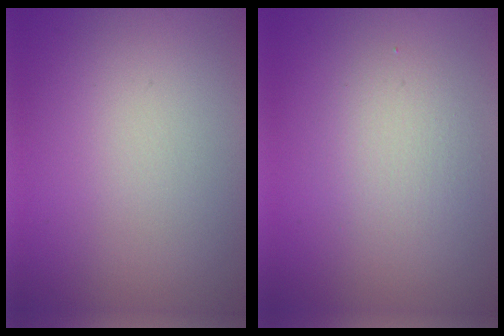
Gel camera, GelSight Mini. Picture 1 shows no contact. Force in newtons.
{"total": 2.3, "press": 2.3, "slide": 0.2}